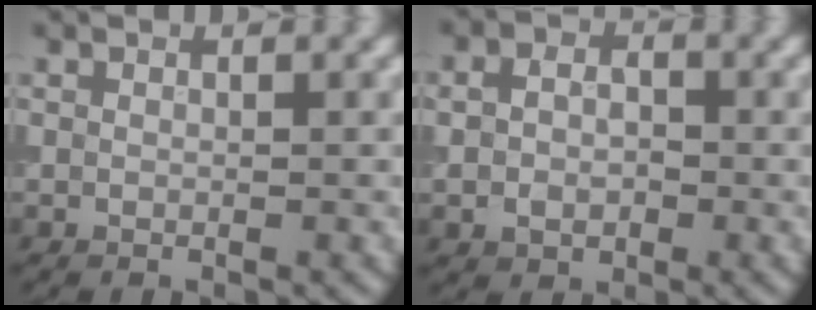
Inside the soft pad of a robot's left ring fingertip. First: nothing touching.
{"total": 3.5, "force": [-0.2, 2.8, 2.1], "torque": [-0.029, -0.002, -0.005]}